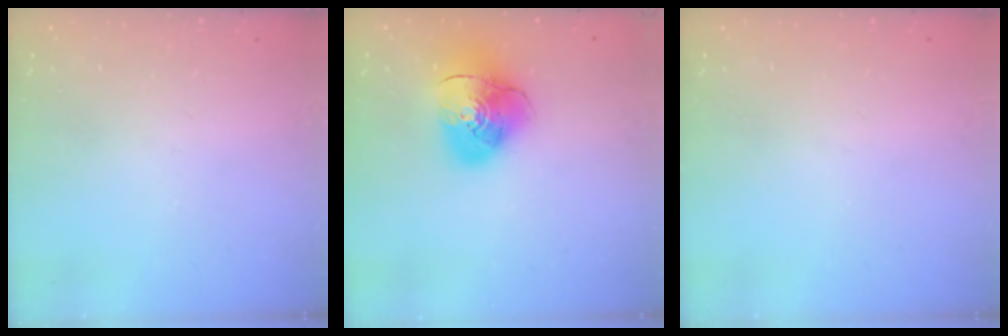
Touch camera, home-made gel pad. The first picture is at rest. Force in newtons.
{"total": 12.3, "press": 12.2, "slide": 1.9}
{"total": 0.0}